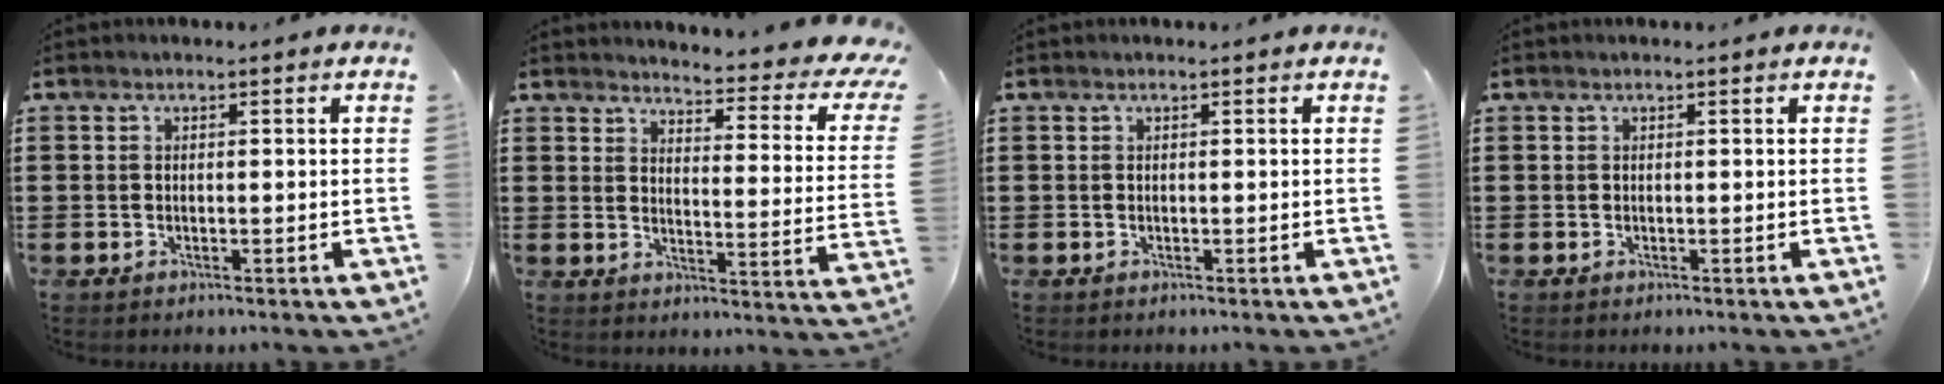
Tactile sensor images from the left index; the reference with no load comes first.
{"total": 4.3, "force": [3.6, 0.3, 2.2], "torque": [-0.038, -0.039, 0.051]}
{"total": 0.0}
{"total": 0.0}